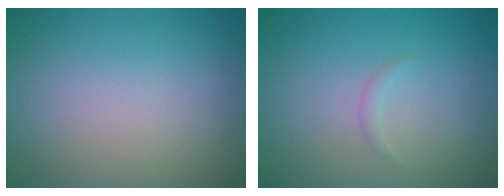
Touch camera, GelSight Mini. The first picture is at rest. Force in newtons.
{"total": 0.6, "press": 0.6, "slide": 0.0}